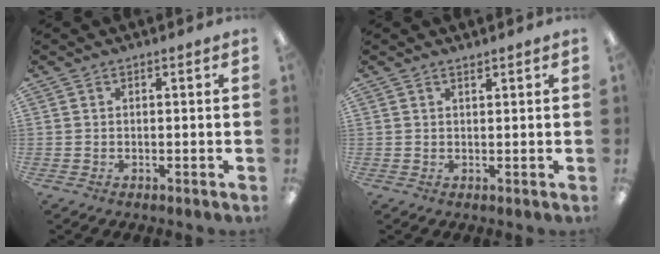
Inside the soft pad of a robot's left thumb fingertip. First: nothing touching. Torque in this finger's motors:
{"motor_torque": [-0.41, -0.31, 0.00, 0.02, 0.03]}